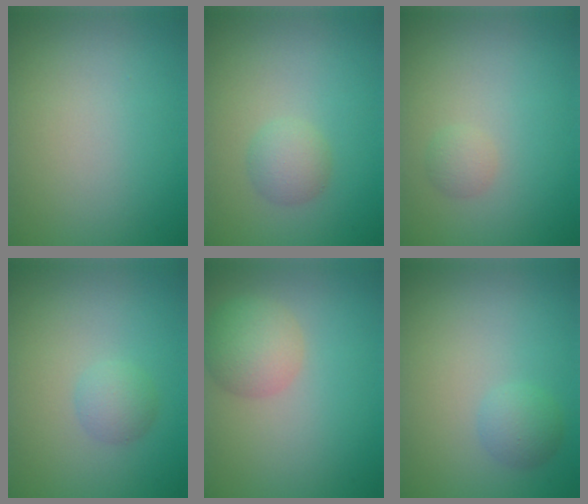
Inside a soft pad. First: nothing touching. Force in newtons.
{"total": 2.0, "press": 2.0, "slide": 0.1}
{"total": 1.1, "press": 1.1, "slide": 0.0}
{"total": 1.7, "press": 1.7, "slide": 0.0}
{"total": 3.5, "press": 3.5, "slide": 0.2}
{"total": 1.7, "press": 1.7, "slide": 0.1}